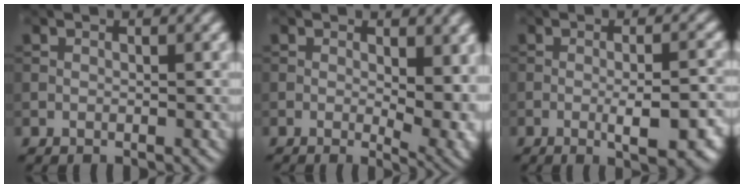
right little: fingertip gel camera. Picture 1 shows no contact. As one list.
[{"total": 6.0, "force": [-0.1, 2.9, 5.2], "torque": [-0.073, -0.013, 0.004]}, {"total": 6.1, "force": [-1.8, 1.7, 5.5], "torque": [-0.078, -0.009, -0.019]}]